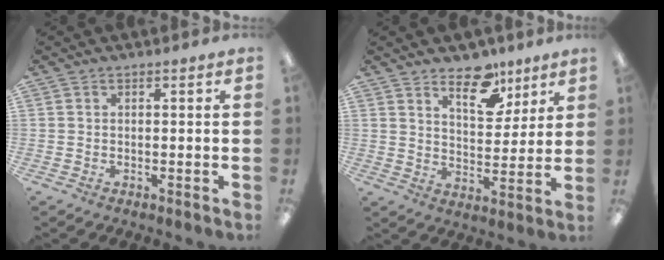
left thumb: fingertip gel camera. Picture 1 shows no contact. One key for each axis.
{"total": 11.6, "fx": 8.0, "fy": 6.1, "fz": 5.8, "tx": -0.058, "ty": -0.051, "tz": 0.138}